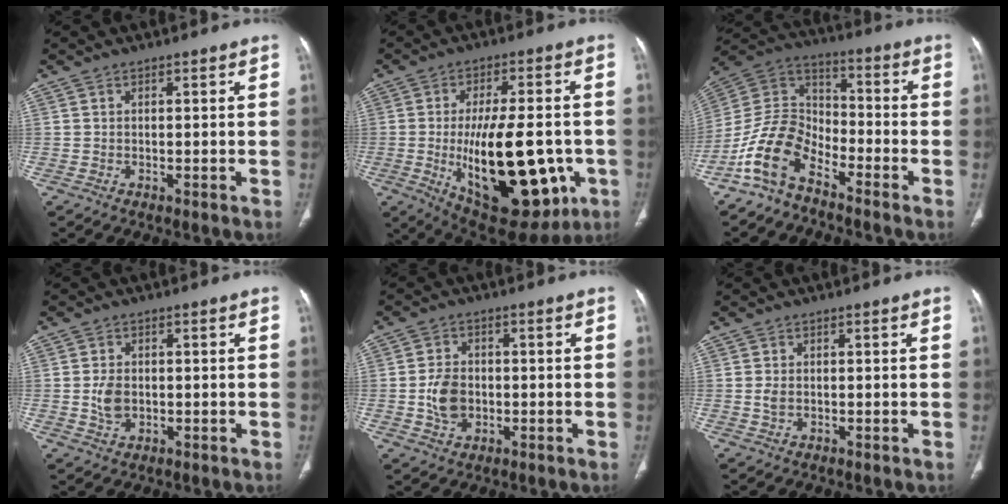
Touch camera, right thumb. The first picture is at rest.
{"total": 24.6, "force": [-5.0, 11.2, 21.4], "torque": [-0.311, -0.007, -0.046]}
{"total": 11.6, "force": [-7.8, 6.1, 6.0], "torque": [-0.113, 0.072, -0.169]}
{"total": 3.8, "force": [-0.3, 2.7, 2.6], "torque": [-0.047, 0.001, -0.002]}
{"total": 6.1, "force": [-0.9, 4.6, 3.9], "torque": [-0.061, 0.005, -0.015]}
{"total": 1.4, "force": [-0.1, 1.0, 1.0], "torque": [-0.022, 0.001, -0.001]}